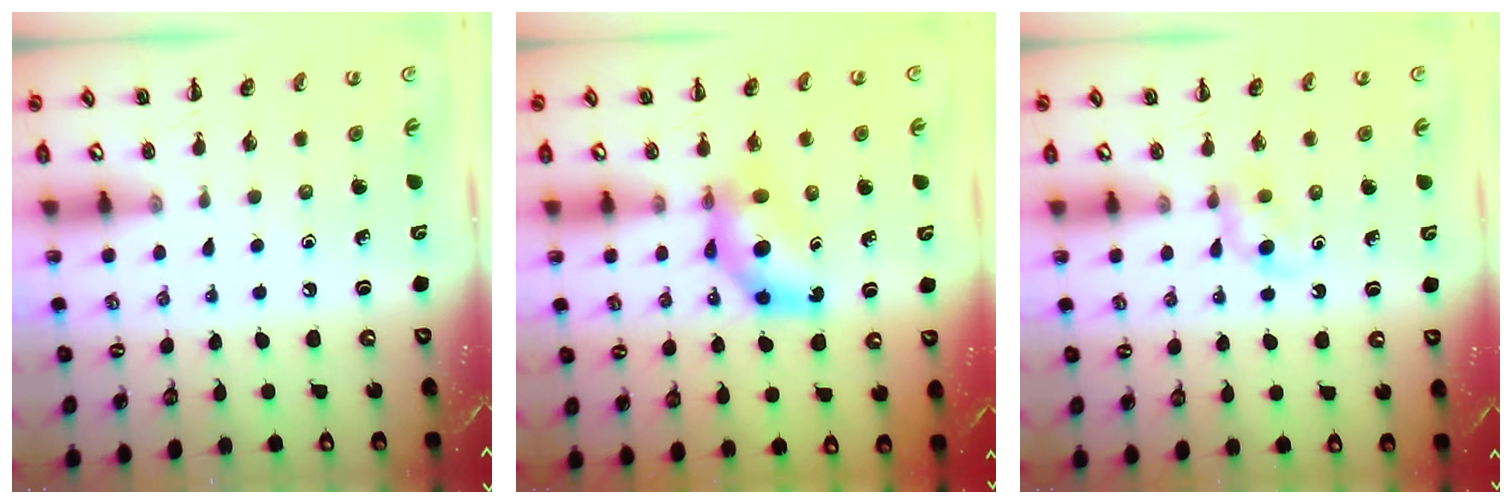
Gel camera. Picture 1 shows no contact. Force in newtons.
{"total": 7.0, "press": 7.0, "slide": 0.8}
{"total": 3.5, "press": 3.2, "slide": 1.5}